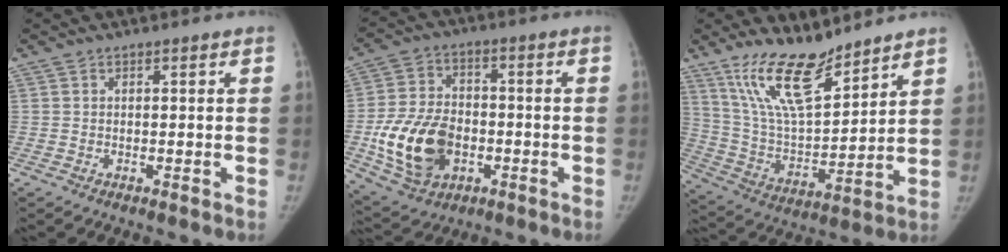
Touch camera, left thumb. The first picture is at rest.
{"total": 15.7, "force": [-3.9, 10.8, 10.7], "torque": [-0.182, 0.011, -0.063]}
{"total": 16.1, "force": [12.1, 5.0, 9.4], "torque": [-0.144, -0.072, 0.237]}